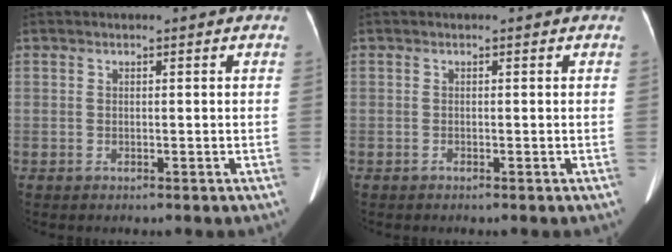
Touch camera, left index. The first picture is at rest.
{"total": 0.0}